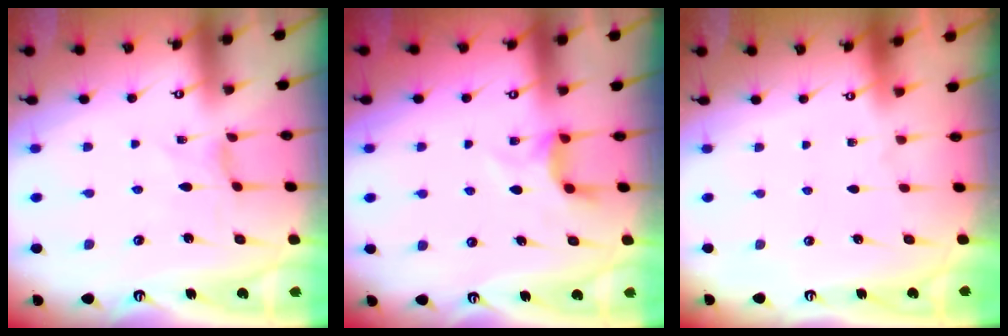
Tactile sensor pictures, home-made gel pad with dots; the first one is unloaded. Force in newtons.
{"total": 5.5, "press": 5.5, "slide": 0.6}
{"total": 0.0}